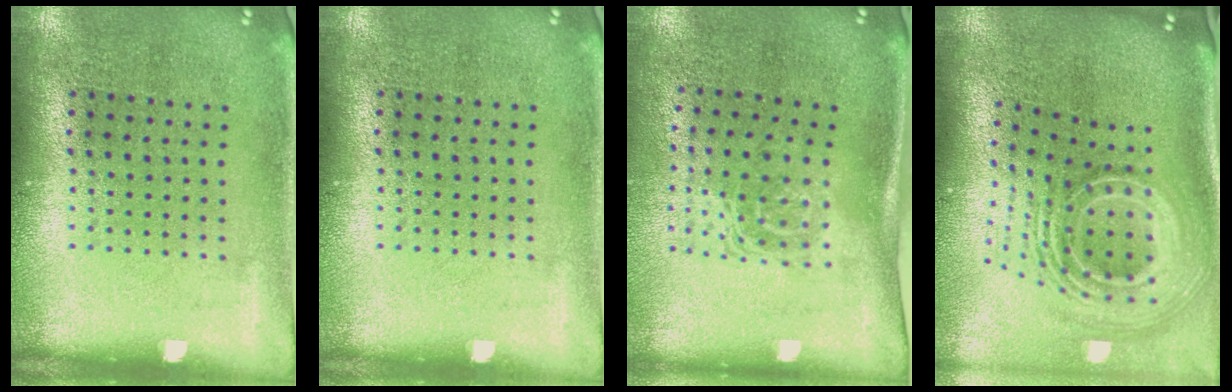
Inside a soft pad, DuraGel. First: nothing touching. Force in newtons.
{"total": 0.0}
{"total": 1.7, "press": 1.1, "slide": 1.3}
{"total": 3.2, "press": 2.0, "slide": 2.5}